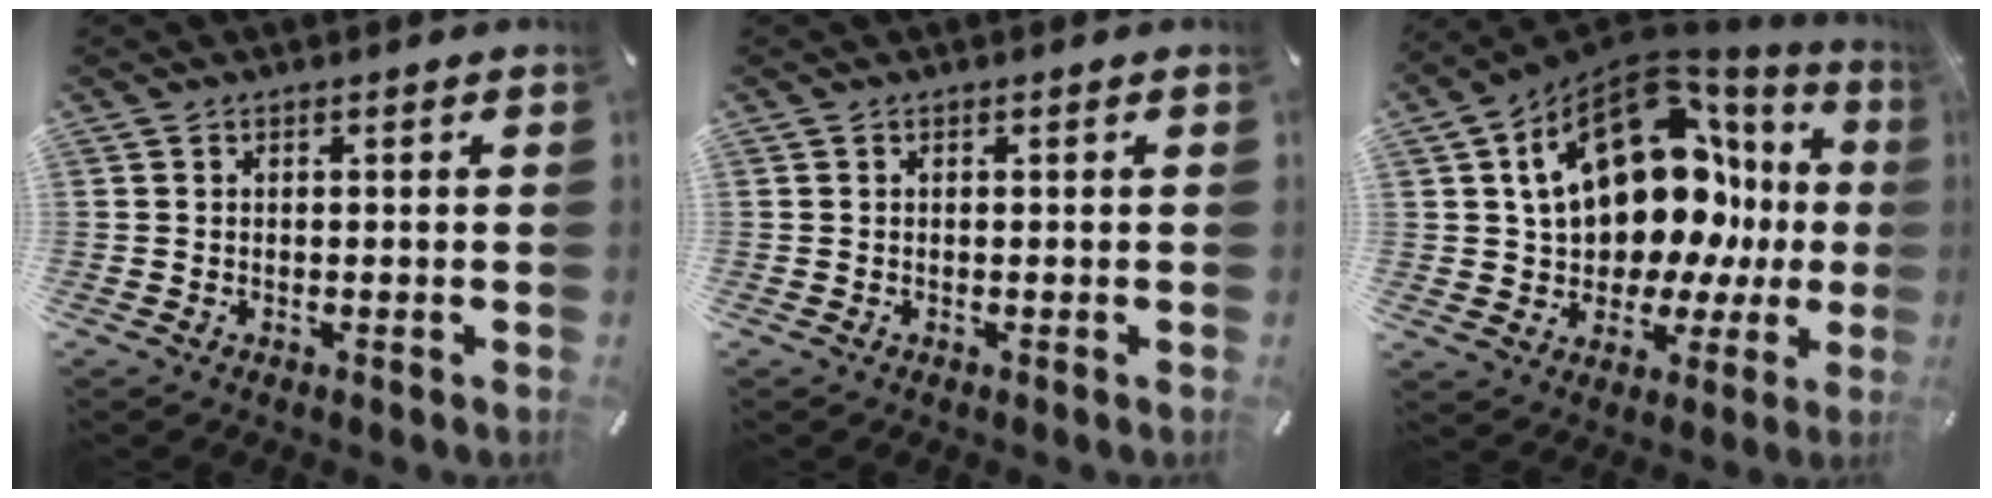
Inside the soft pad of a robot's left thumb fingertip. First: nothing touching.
{"total": 0.0}
{"total": 20.9, "force": [7.0, 13.2, 14.6], "torque": [-0.229, -0.052, 0.123]}